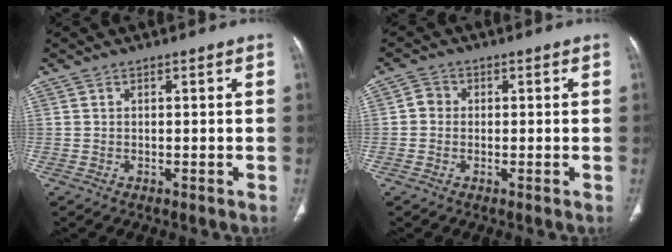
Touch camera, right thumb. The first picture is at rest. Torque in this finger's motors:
{"motor_torque": [0.20, 0.00, 0.37, -0.09, -0.02]}